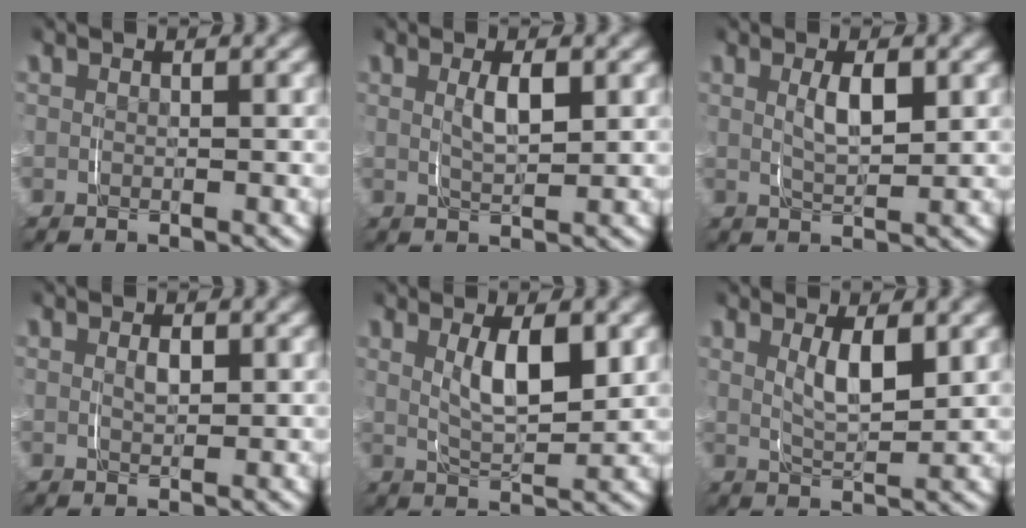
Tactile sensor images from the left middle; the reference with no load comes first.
{"total": 2.5, "force": [0.8, 0.6, 2.3], "torque": [-0.042, -0.007, 0.019]}
{"total": 2.8, "force": [0.8, 0.8, 2.6], "torque": [-0.046, -0.007, 0.019]}
{"total": 1.2, "force": [0.4, 0.5, 1.0], "torque": [-0.021, -0.006, 0.011]}
{"total": 4.3, "force": [1.0, 1.5, 3.9], "torque": [-0.065, -0.007, 0.022]}
{"total": 3.2, "force": [1.1, 1.0, 2.9], "torque": [-0.050, -0.009, 0.023]}